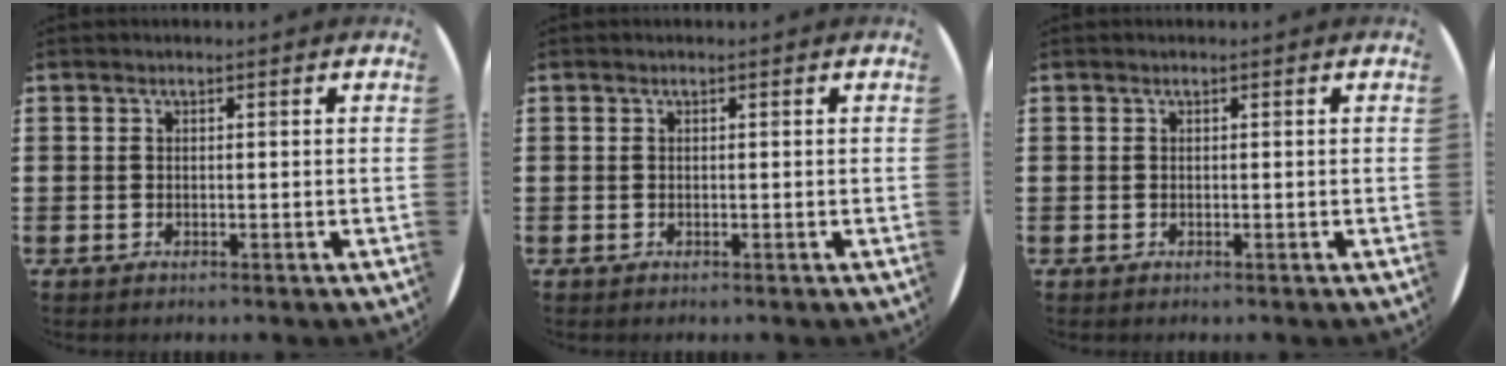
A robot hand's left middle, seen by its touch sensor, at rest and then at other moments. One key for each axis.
{"total": 0.0}
{"total": 0.0}